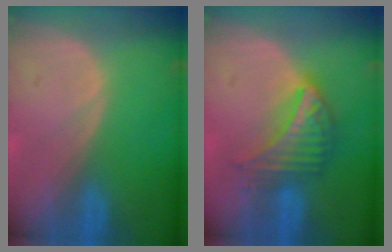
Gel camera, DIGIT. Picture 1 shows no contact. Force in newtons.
{"total": 7.5, "press": 6.6, "slide": 3.6}